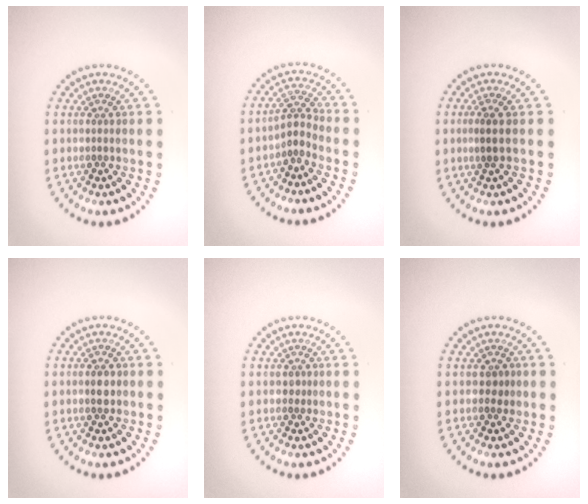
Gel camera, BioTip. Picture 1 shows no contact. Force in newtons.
{"total": 2.2, "press": 1.7, "slide": 1.3}
{"total": 1.2, "press": 1.0, "slide": 0.8}
{"total": 1.3, "press": 1.2, "slide": 0.4}
{"total": 0.6, "press": 0.5, "slide": 0.3}
{"total": 0.9, "press": 0.7, "slide": 0.5}